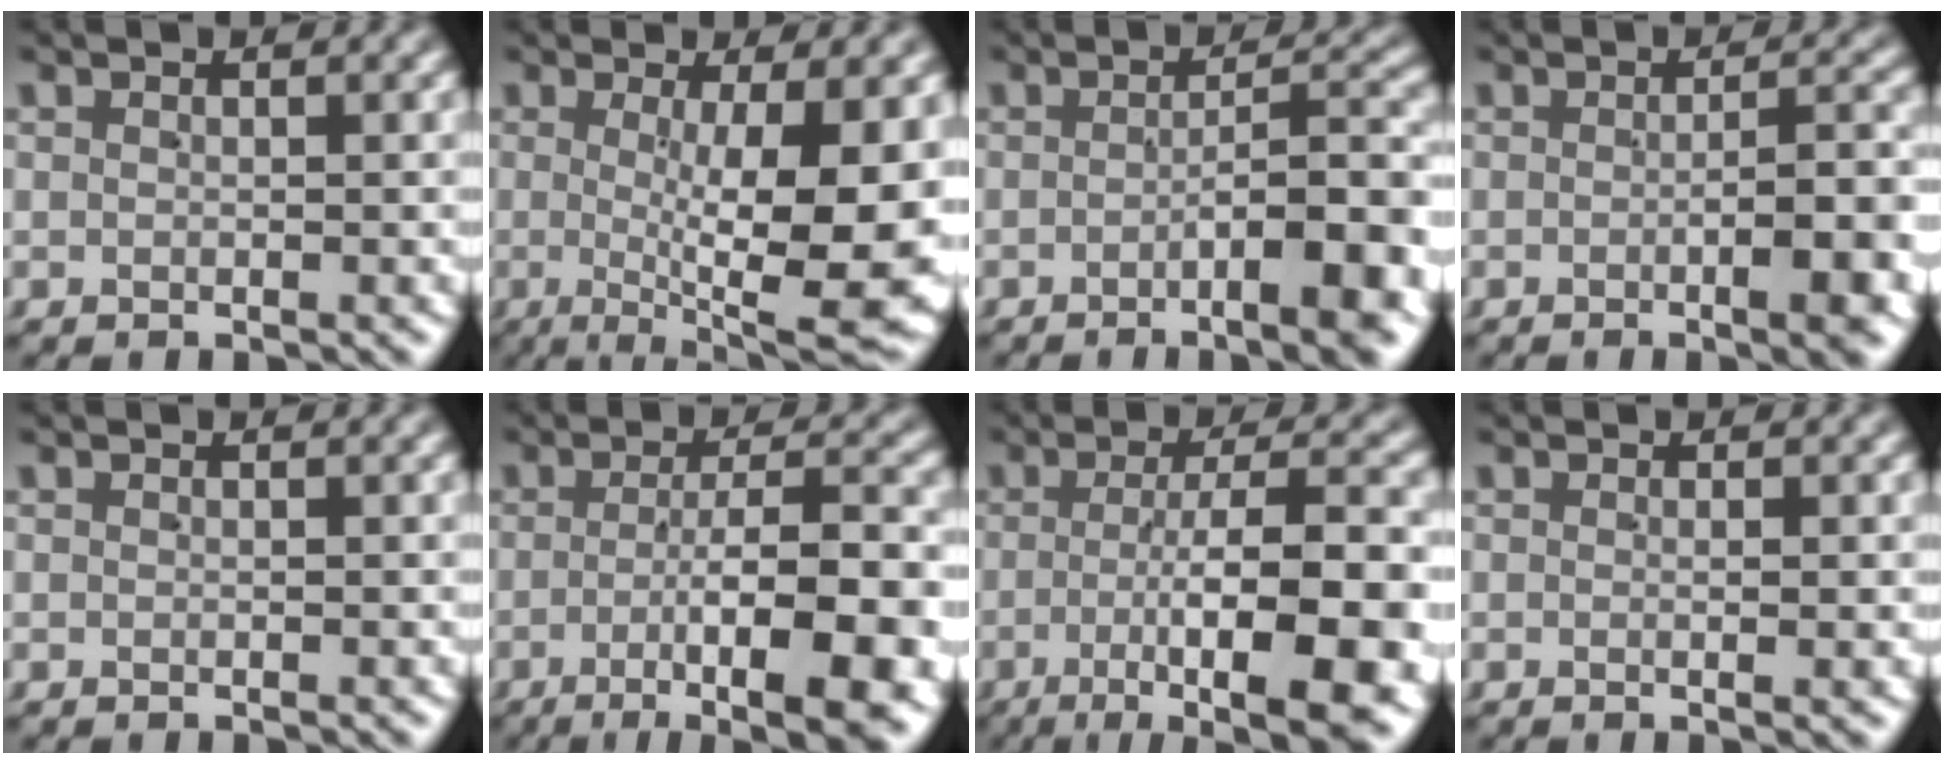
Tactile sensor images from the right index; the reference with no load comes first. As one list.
[{"total": 11.3, "force": [-0.2, 2.6, 11.0], "torque": [-0.132, -0.003, 0.009]}, {"total": 6.6, "force": [-3.2, 0.8, 5.6], "torque": [-0.062, 0.011, -0.055]}, {"total": 4.6, "force": [-1.7, 0.4, 4.3], "torque": [-0.047, 0.005, -0.029]}, {"total": 0.0}, {"total": 10.2, "force": [-4.8, 2.1, 8.7], "torque": [-0.115, -0.009, -0.068]}, {"total": 11.2, "force": [-4.8, 2.6, 9.7], "torque": [-0.136, -0.017, -0.062]}, {"total": 0.8, "force": [0.0, -0.4, 0.7], "torque": [-0.007, 0.001, -0.002]}]